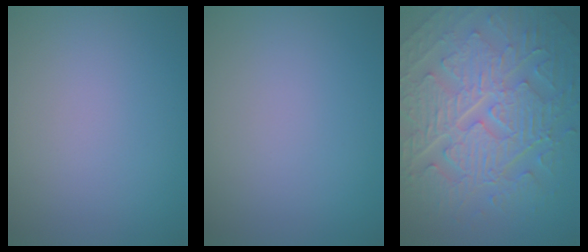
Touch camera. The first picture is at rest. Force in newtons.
{"total": 0.0}
{"total": 10.2, "press": 7.0, "slide": 7.5}